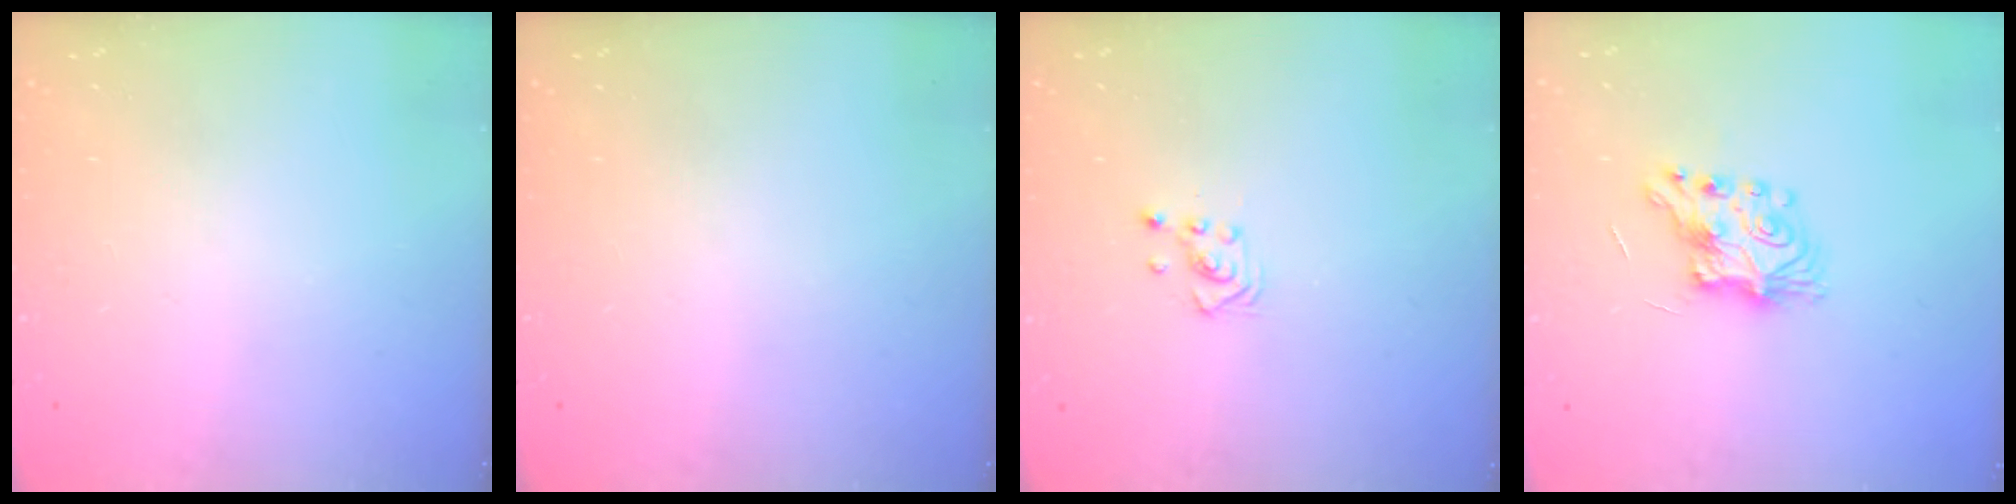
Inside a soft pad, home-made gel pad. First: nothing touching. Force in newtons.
{"total": 0.0}
{"total": 2.8, "press": 2.8, "slide": 0.3}
{"total": 7.9, "press": 7.9, "slide": 0.3}